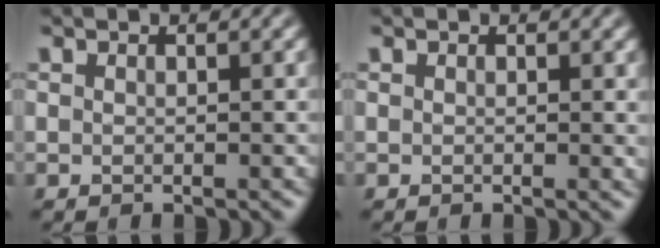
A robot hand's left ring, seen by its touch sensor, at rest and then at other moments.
{"total": 0.6, "force": [0.1, 0.0, 0.6], "torque": [-0.004, -0.001, 0.000]}